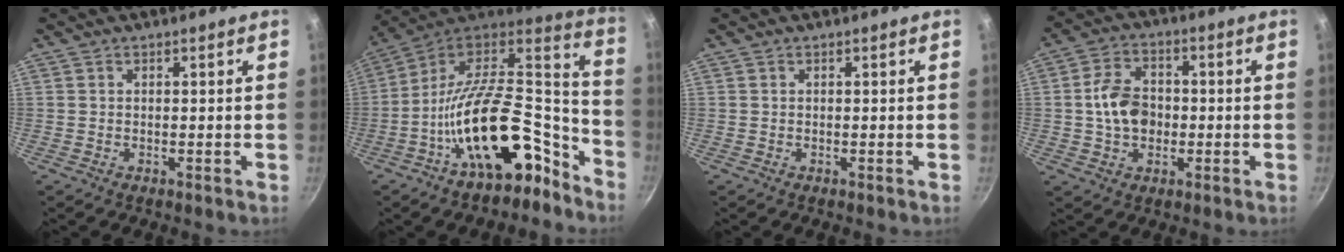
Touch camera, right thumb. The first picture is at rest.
{"total": 25.9, "force": [-13.6, 12.6, 18.1], "torque": [-0.222, 0.114, -0.226]}
{"total": 0.0}
{"total": 8.9, "force": [-0.6, 6.6, 6.0], "torque": [-0.090, 0.019, -0.017]}